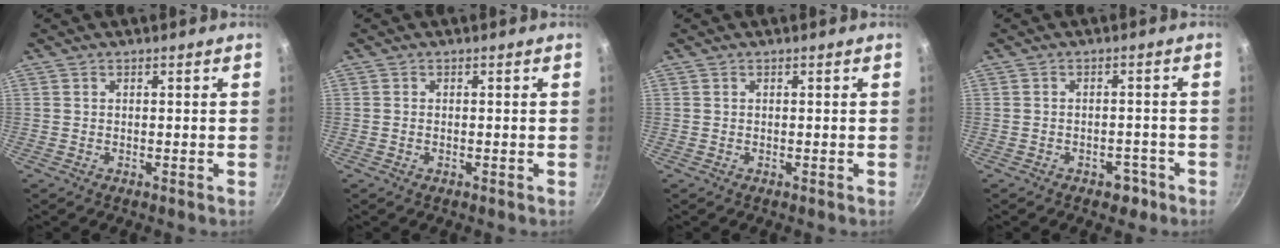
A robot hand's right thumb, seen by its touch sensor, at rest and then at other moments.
{"total": 0.5, "force": [-0.2, 0.3, 0.4], "torque": [-0.012, 0.003, -0.002]}
{"total": 0.0}
{"total": 3.4, "force": [-2.1, 2.1, 1.5], "torque": [-0.008, 0.016, -0.025]}